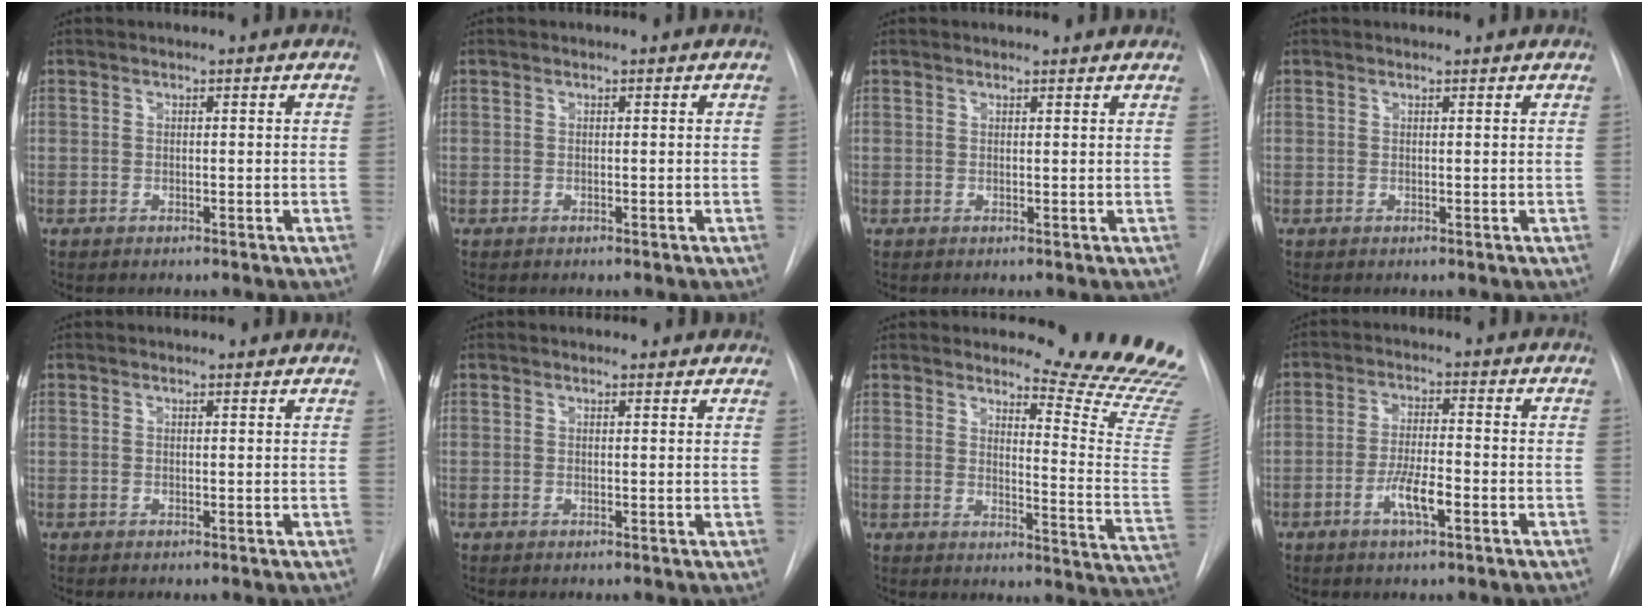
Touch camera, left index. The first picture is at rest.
{"total": 0.0}
{"total": 2.4, "force": [2.3, 0.4, 0.3], "torque": [-0.013, 0.005, 0.021]}
{"total": 0.8, "force": [0.8, 0.0, 0.0], "torque": [-0.009, 0.002, 0.011]}
{"total": 1.7, "force": [1.6, 0.2, 0.2], "torque": [-0.014, 0.005, 0.017]}
{"total": 3.4, "force": [3.1, 1.1, 0.6], "torque": [-0.006, 0.005, 0.025]}
{"total": 15.7, "force": [15.1, -1.2, 4.2], "torque": [-0.053, -0.161, 0.163]}
{"total": 5.2, "force": [-2.2, 0.9, 4.6], "torque": [-0.089, -0.002, -0.040]}